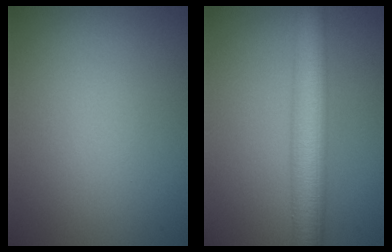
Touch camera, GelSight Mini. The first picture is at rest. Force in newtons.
{"total": 7.0, "press": 7.0, "slide": 0.2}